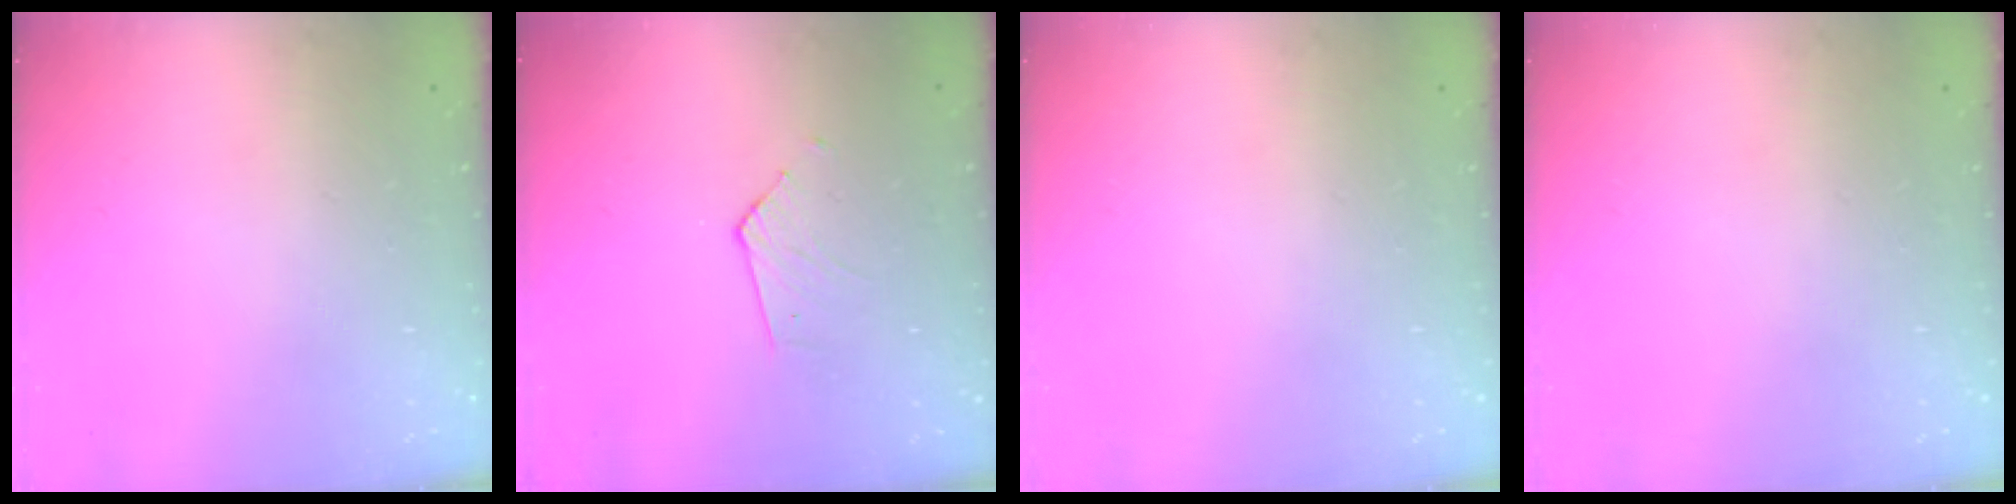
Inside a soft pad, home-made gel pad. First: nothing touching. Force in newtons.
{"total": 3.1, "press": 3.1, "slide": 0.2}
{"total": 0.0}
{"total": 0.0}